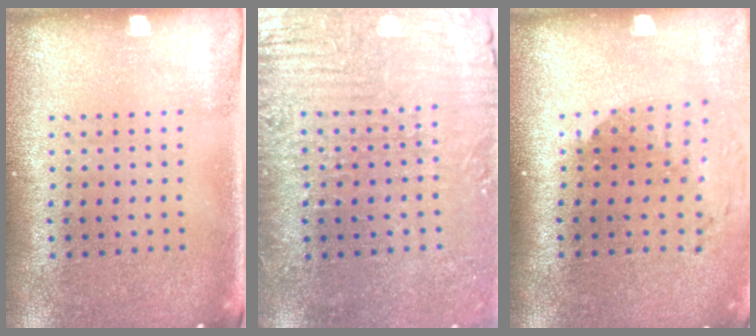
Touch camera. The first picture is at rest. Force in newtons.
{"total": 4.1, "press": 3.8, "slide": 1.4}
{"total": 1.8, "press": 1.5, "slide": 1.1}